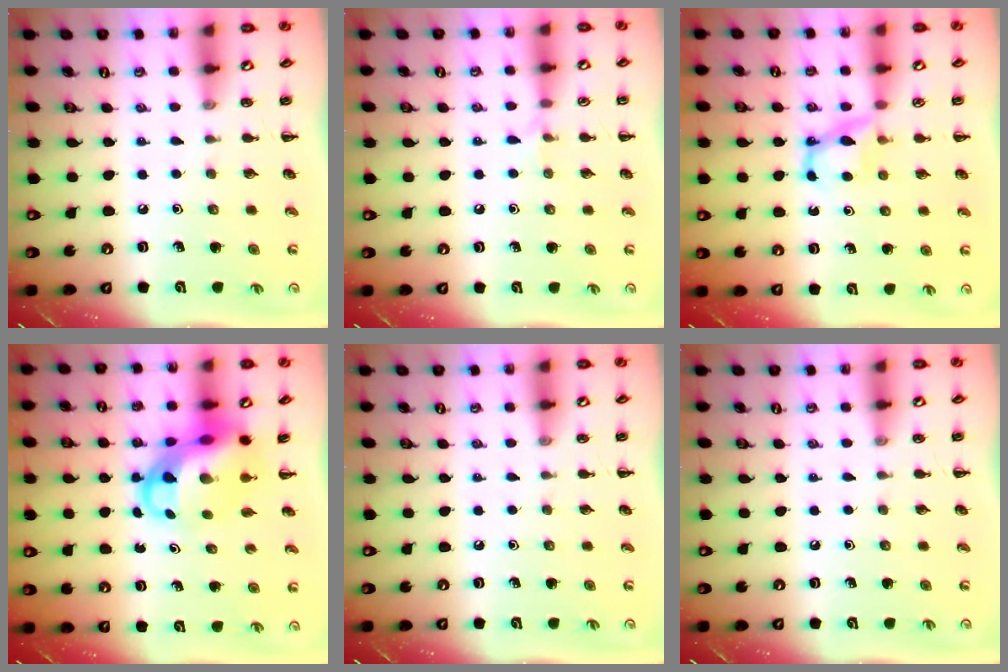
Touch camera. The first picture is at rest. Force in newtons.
{"total": 4.1, "press": 3.8, "slide": 1.4}
{"total": 4.9, "press": 4.8, "slide": 1.1}
{"total": 8.3, "press": 8.2, "slide": 1.3}
{"total": 0.0}
{"total": 0.0}